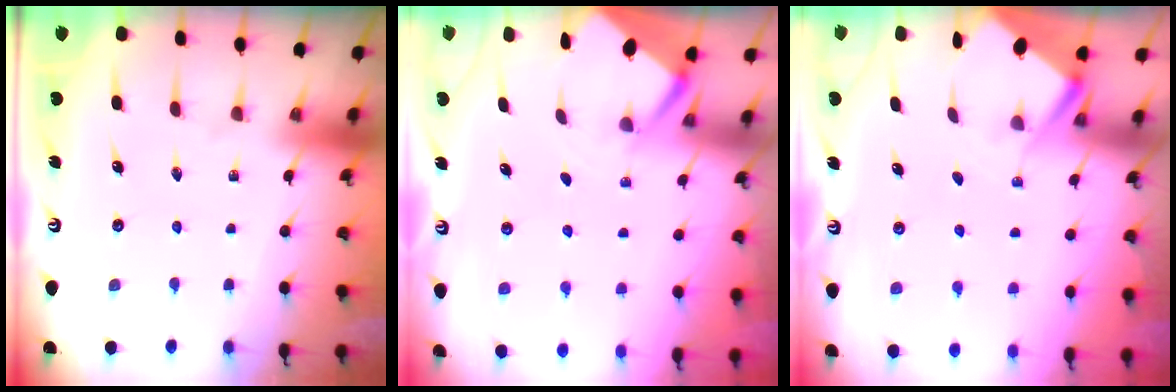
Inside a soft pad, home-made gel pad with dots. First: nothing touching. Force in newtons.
{"total": 2.6, "press": 2.6, "slide": 0.1}
{"total": 2.8, "press": 2.8, "slide": 0.3}